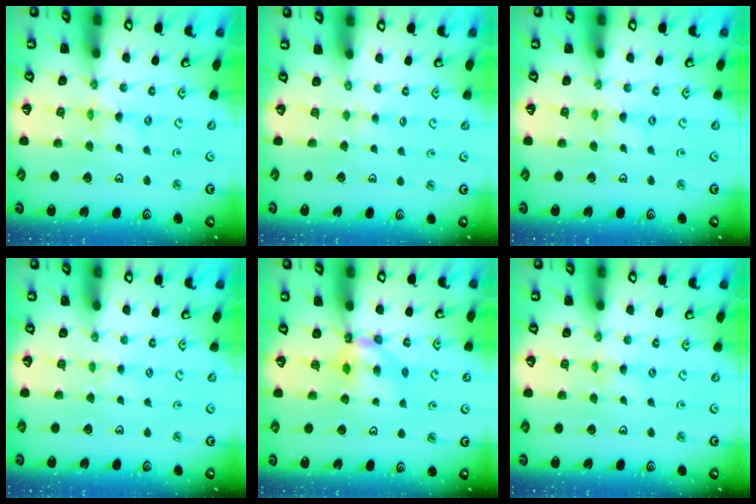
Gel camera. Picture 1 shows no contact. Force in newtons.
{"total": 2.7, "press": 2.7, "slide": 0.4}
{"total": 0.7, "press": 0.7, "slide": 0.1}
{"total": 1.5, "press": 1.5, "slide": 0.3}
{"total": 6.2, "press": 6.2, "slide": 0.8}
{"total": 1.3, "press": 1.3, "slide": 0.3}